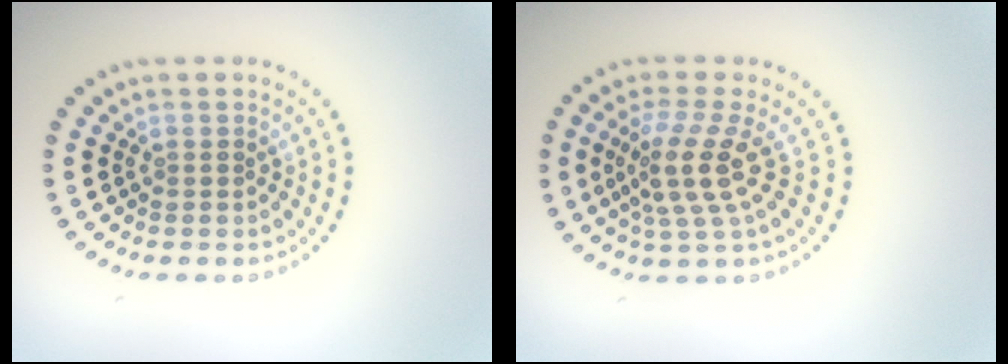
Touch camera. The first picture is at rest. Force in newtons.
{"total": 4.0, "press": 3.0, "slide": 2.6}